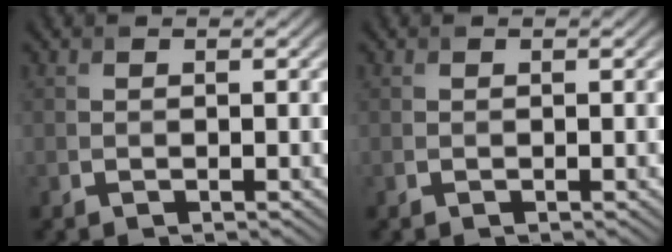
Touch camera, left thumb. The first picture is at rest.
{"total": 0.0}